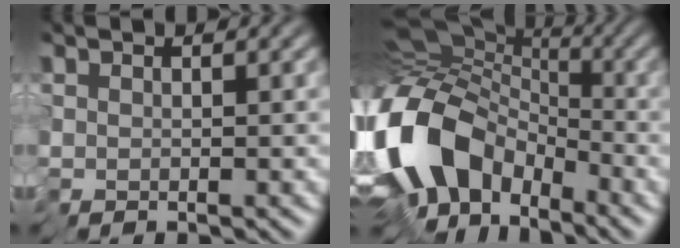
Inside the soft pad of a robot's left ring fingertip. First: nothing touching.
{"total": 14.1, "force": [-4.6, 9.3, 9.5], "torque": [-0.231, -0.007, -0.100]}